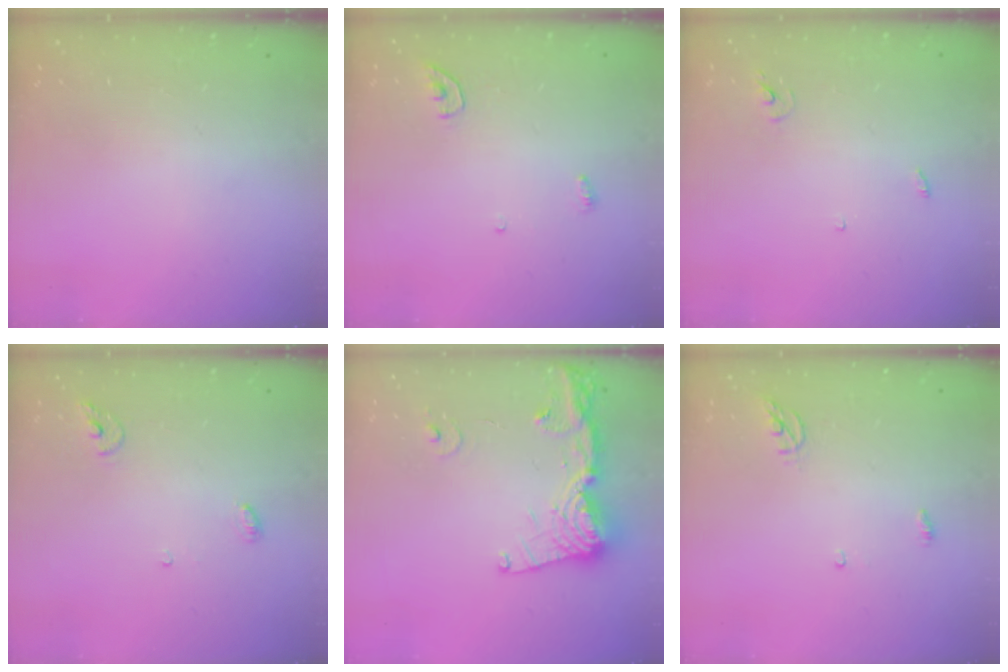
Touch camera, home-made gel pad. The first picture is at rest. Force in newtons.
{"total": 4.3, "press": 4.3, "slide": 0.4}
{"total": 2.4, "press": 2.4, "slide": 0.1}
{"total": 5.0, "press": 5.0, "slide": 0.4}
{"total": 16.5, "press": 16.4, "slide": 2.1}
{"total": 3.5, "press": 3.5, "slide": 0.2}